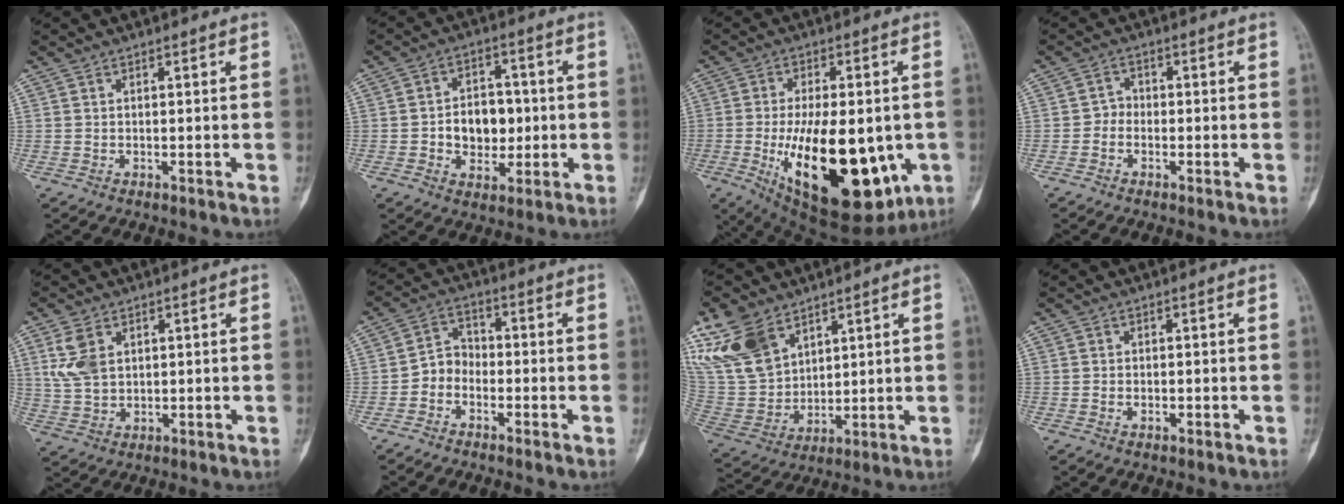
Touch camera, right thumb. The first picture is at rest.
{"total": 9.2, "force": [-0.7, 6.8, 6.2], "torque": [-0.056, 0.014, -0.008]}
{"total": 25.3, "force": [-5.6, 11.6, 21.8], "torque": [-0.315, -0.028, -0.057]}
{"total": 2.1, "force": [-0.9, 1.7, 0.9], "torque": [-0.001, 0.009, -0.027]}
{"total": 6.6, "force": [2.4, 4.3, 4.3], "torque": [-0.086, -0.004, 0.058]}
{"total": 4.8, "force": [-2.1, 3.9, 2.0], "torque": [-0.015, 0.026, -0.052]}
{"total": 15.7, "force": [9.8, 9.4, 7.9], "torque": [-0.151, -0.029, 0.212]}
{"total": 1.0, "force": [-0.2, 0.7, 0.7], "torque": [-0.009, 0.005, -0.004]}